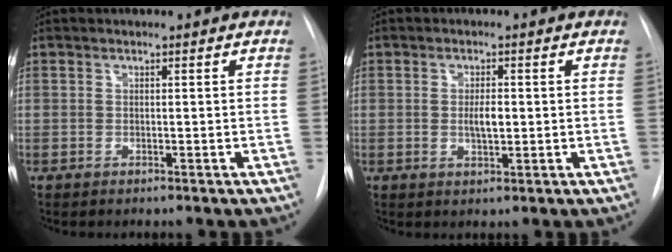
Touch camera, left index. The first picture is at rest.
{"total": 2.8, "force": [-0.1, 0.9, 2.6], "torque": [-0.047, -0.002, -0.001]}